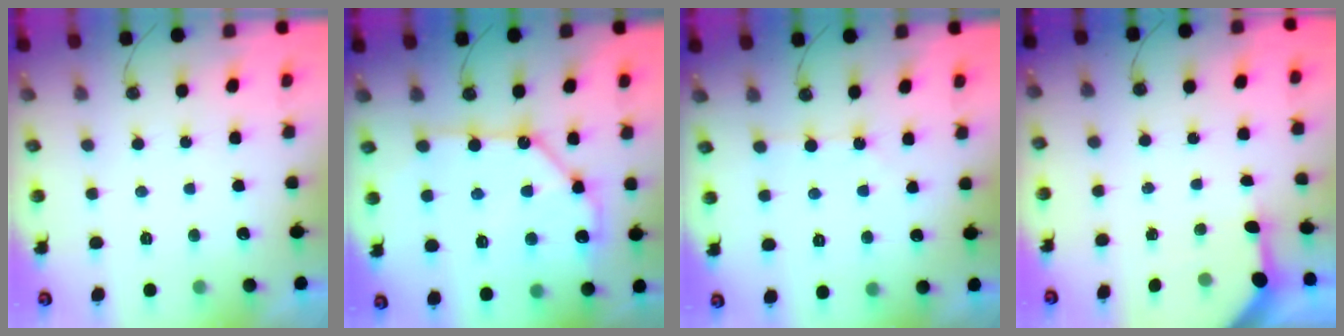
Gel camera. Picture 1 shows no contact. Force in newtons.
{"total": 15.2, "press": 15.1, "slide": 1.7}
{"total": 2.7, "press": 2.7, "slide": 0.3}
{"total": 3.4, "press": 3.4, "slide": 0.3}